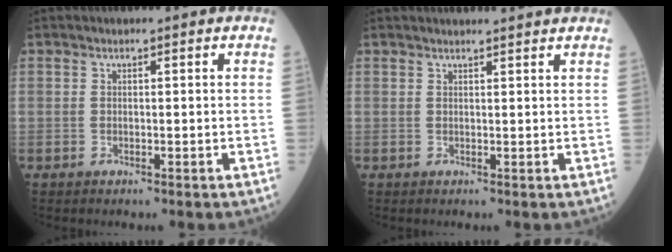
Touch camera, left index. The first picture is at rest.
{"total": 5.4, "force": [5.2, -0.2, 1.5], "torque": [-0.014, 0.020, 0.054]}